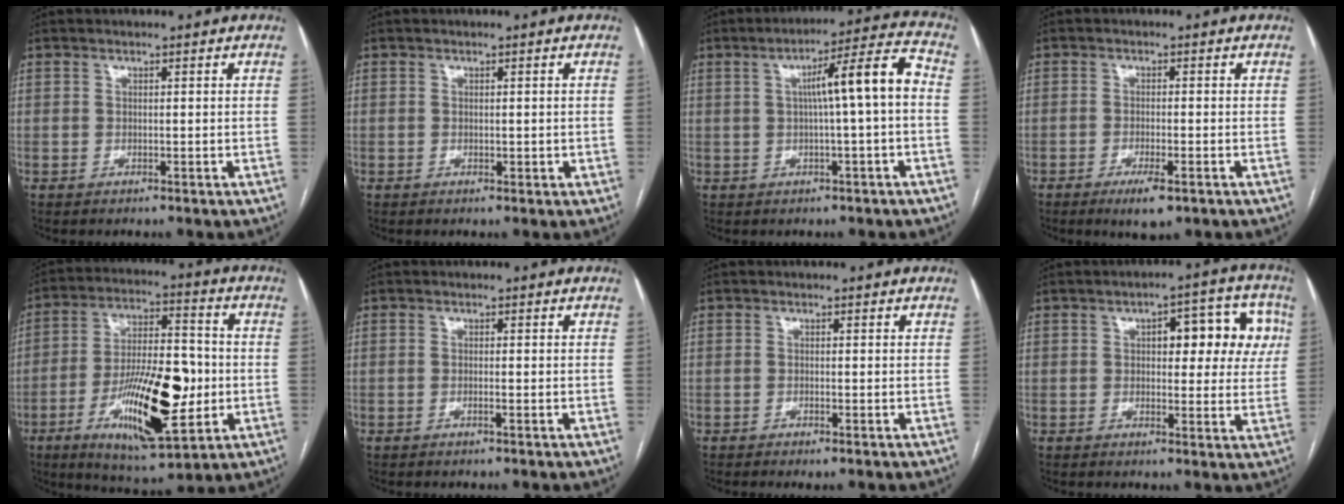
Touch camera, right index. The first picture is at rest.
{"total": 0.9, "force": [0.0, 0.7, 0.6], "torque": [-0.008, 0.001, 0.005]}
{"total": 9.3, "force": [0.2, -0.1, 9.3], "torque": [-0.139, 0.025, 0.002]}
{"total": 4.5, "force": [-2.6, 0.8, 3.6], "torque": [-0.065, -0.008, -0.039]}
{"total": 18.5, "force": [-4.5, 5.5, 17.0], "torque": [-0.306, 0.000, -0.066]}
{"total": 0.7, "force": [-0.3, 0.0, 0.7], "torque": [-0.016, 0.001, -0.002]}
{"total": 1.2, "force": [-0.7, 0.0, 1.0], "torque": [-0.015, -0.002, -0.011]}
{"total": 10.3, "force": [2.5, 4.4, 8.9], "torque": [-0.095, 0.031, 0.030]}